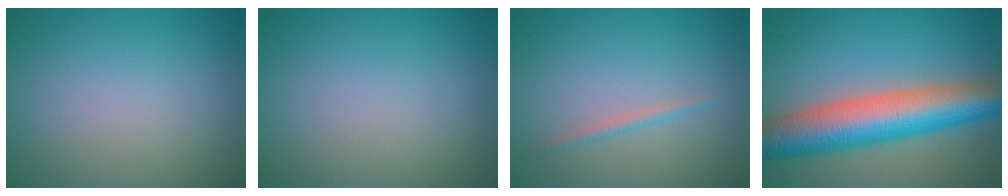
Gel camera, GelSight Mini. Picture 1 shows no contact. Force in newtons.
{"total": 0.0}
{"total": 1.0, "press": 1.0, "slide": 0.0}
{"total": 10.8, "press": 10.8, "slide": 0.3}